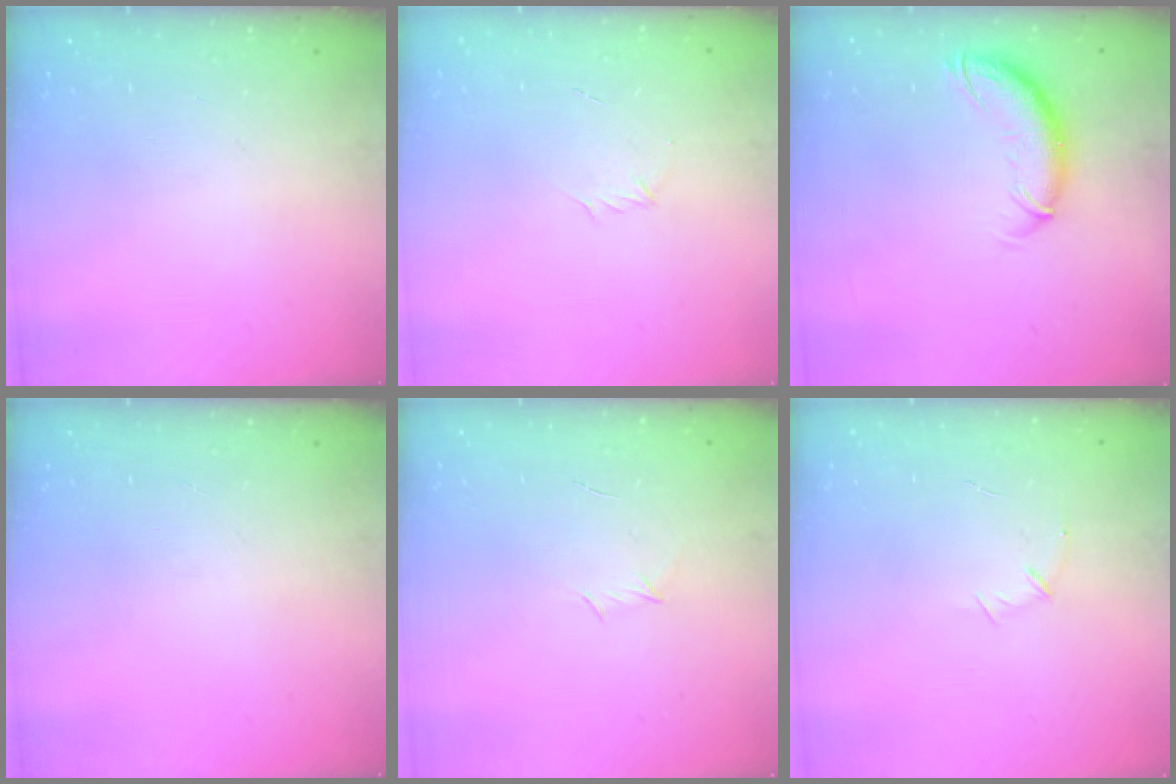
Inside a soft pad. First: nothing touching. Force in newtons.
{"total": 2.9, "press": 2.8, "slide": 0.8}
{"total": 10.3, "press": 10.3, "slide": 1.2}
{"total": 0.0}
{"total": 3.2, "press": 3.1, "slide": 0.8}
{"total": 5.2, "press": 5.0, "slide": 1.1}